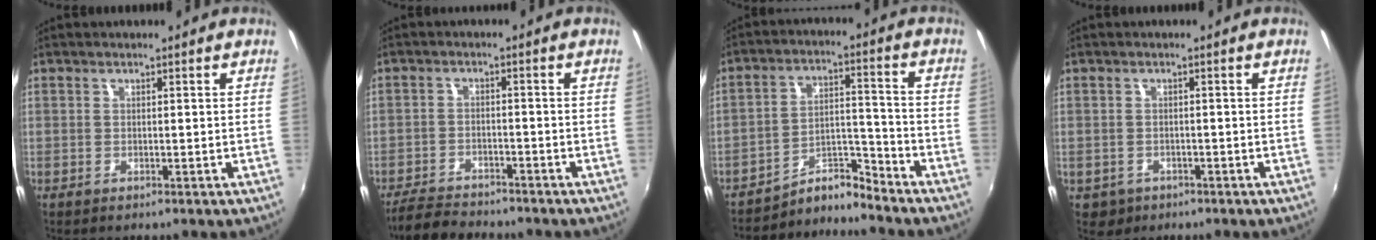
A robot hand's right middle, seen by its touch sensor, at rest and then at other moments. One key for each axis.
{"total": 7.4, "fx": -6.8, "fy": 1.8, "fz": 2.1, "tx": -0.072, "ty": -0.012, "tz": -0.114}
{"total": 6.2, "fx": -6.2, "fy": -0.6, "fz": -0.4, "tx": 0.002, "ty": 0.033, "tz": -0.118}
{"total": 3.4, "fx": -1.3, "fy": 3.0, "fz": 1.1, "tx": -0.032, "ty": -0.002, "tz": -0.011}